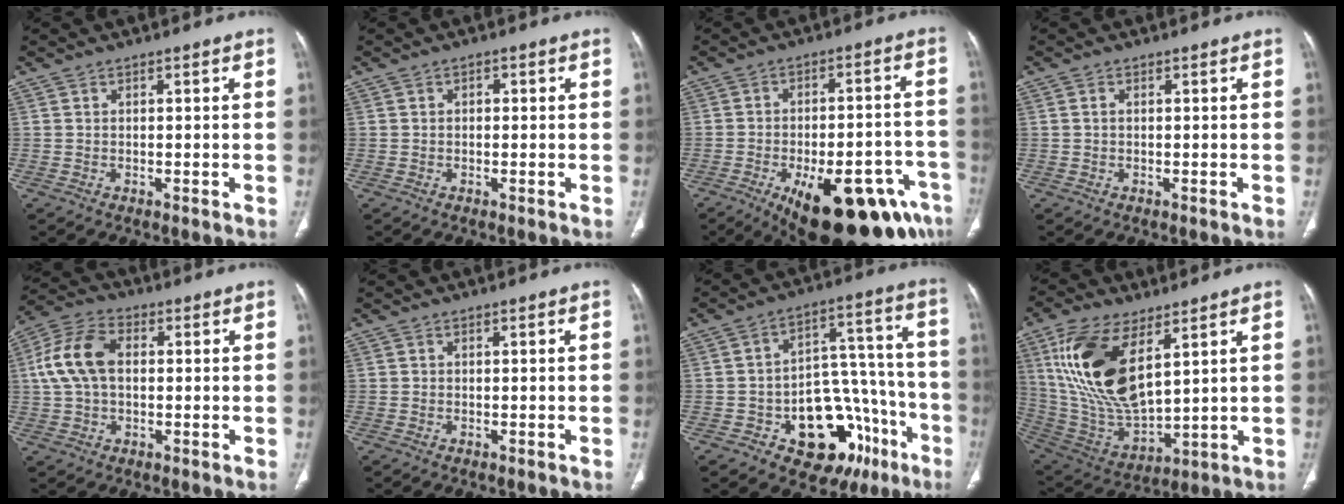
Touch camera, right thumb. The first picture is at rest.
{"total": 1.1, "force": [0.1, 0.8, 0.8], "torque": [-0.005, 0.004, -0.002]}
{"total": 24.6, "force": [-12.8, 9.9, 18.6], "torque": [-0.189, 0.051, -0.167]}
{"total": 0.7, "force": [0.0, 0.4, 0.5], "torque": [-0.011, 0.001, 0.000]}
{"total": 11.1, "force": [1.2, 7.1, 8.4], "torque": [-0.176, 0.028, 0.019]}
{"total": 0.0}
{"total": 20.4, "force": [-9.4, 12.6, 13.0], "torque": [-0.113, 0.093, -0.121]}
{"total": 20.2, "force": [7.8, 9.3, 16.2], "torque": [-0.315, -0.031, 0.162]}